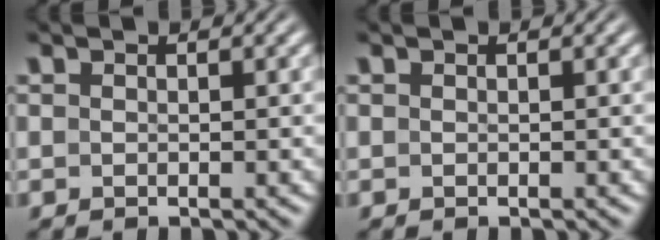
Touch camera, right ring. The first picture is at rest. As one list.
[{"total": 0.0}]